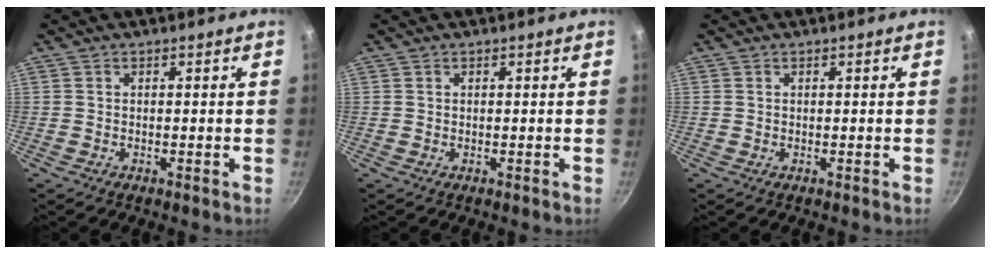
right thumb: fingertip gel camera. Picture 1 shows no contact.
{"total": 0.0}
{"total": 0.0}